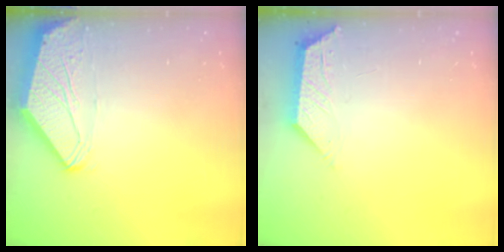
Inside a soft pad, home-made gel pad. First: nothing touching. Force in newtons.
{"total": 2.1, "press": 2.1, "slide": 0.4}